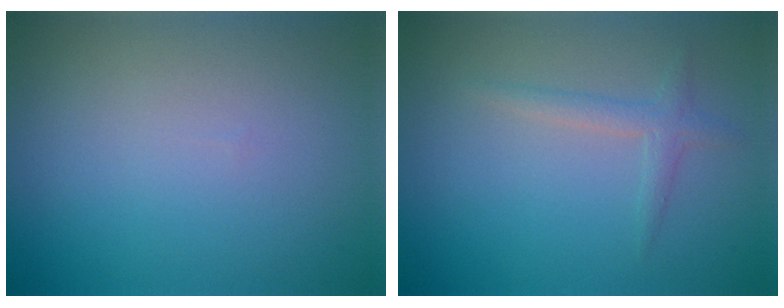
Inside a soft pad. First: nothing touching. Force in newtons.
{"total": 1.6, "press": 1.6, "slide": 0.1}